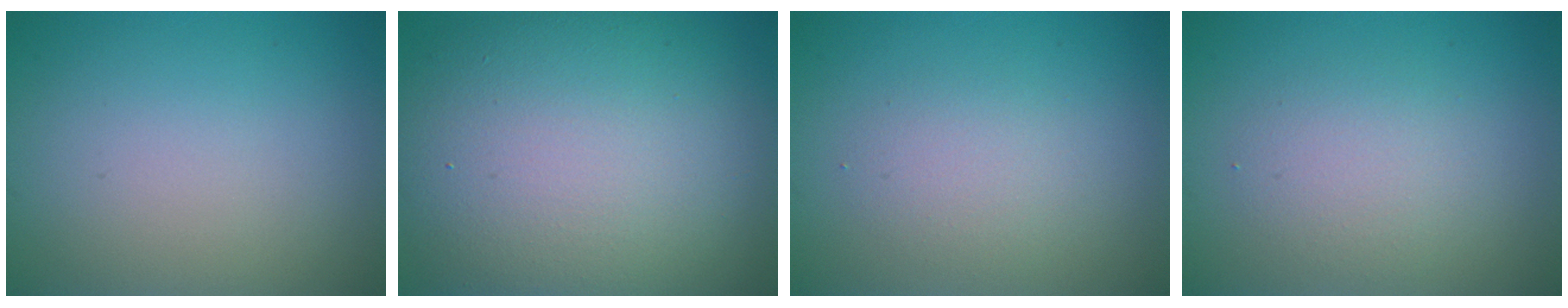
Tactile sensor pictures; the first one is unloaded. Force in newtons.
{"total": 14.0, "press": 14.0, "slide": 0.7}
{"total": 2.0, "press": 2.0, "slide": 0.2}
{"total": 2.6, "press": 2.6, "slide": 0.2}